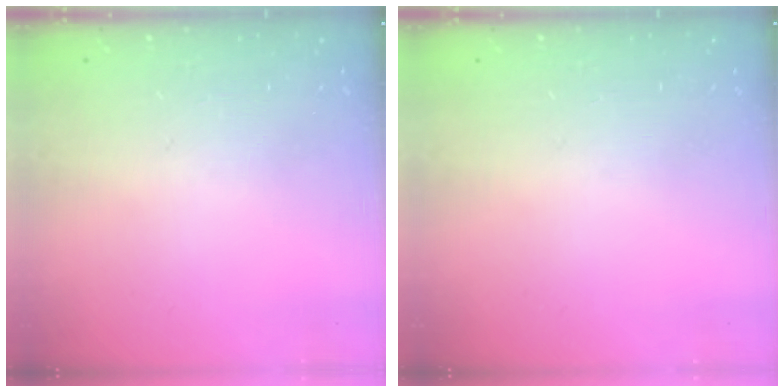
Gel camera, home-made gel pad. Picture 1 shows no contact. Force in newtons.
{"total": 0.0}